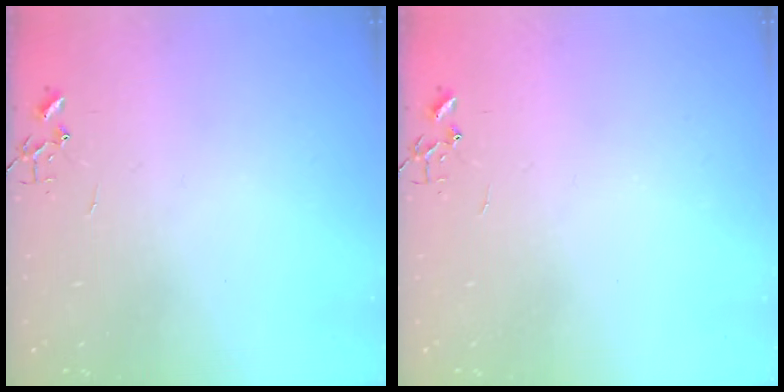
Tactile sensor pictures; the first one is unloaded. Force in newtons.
{"total": 0.0}